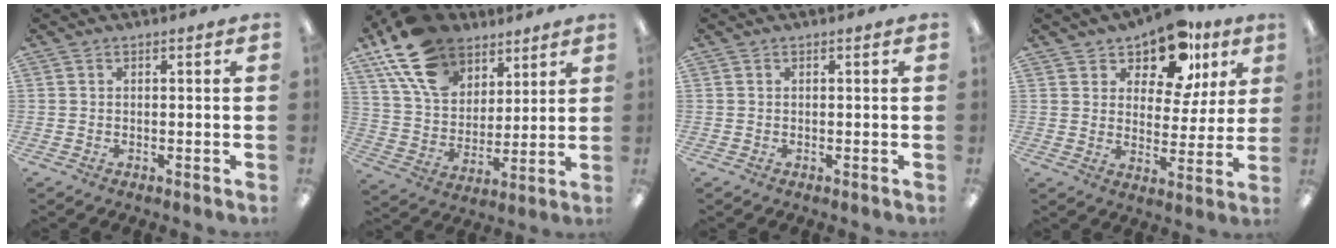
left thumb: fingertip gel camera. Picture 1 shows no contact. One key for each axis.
{"total": 18.7, "fx": 12.2, "fy": 11.5, "fz": 8.3, "tx": -0.174, "ty": -0.051, "tz": 0.231}
{"total": 0.0}
{"total": 12.9, "fx": 9.6, "fy": 6.5, "fz": 5.8, "tx": -0.100, "ty": -0.052, "tz": 0.172}